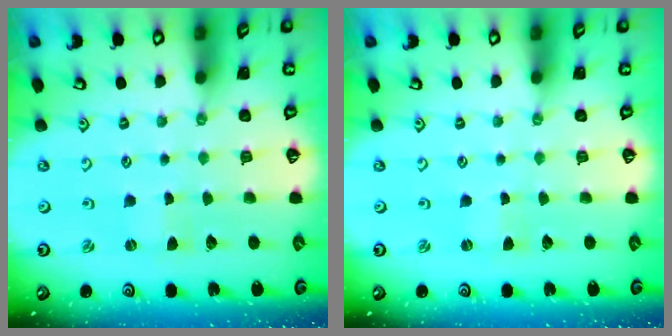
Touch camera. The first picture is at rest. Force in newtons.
{"total": 0.0}